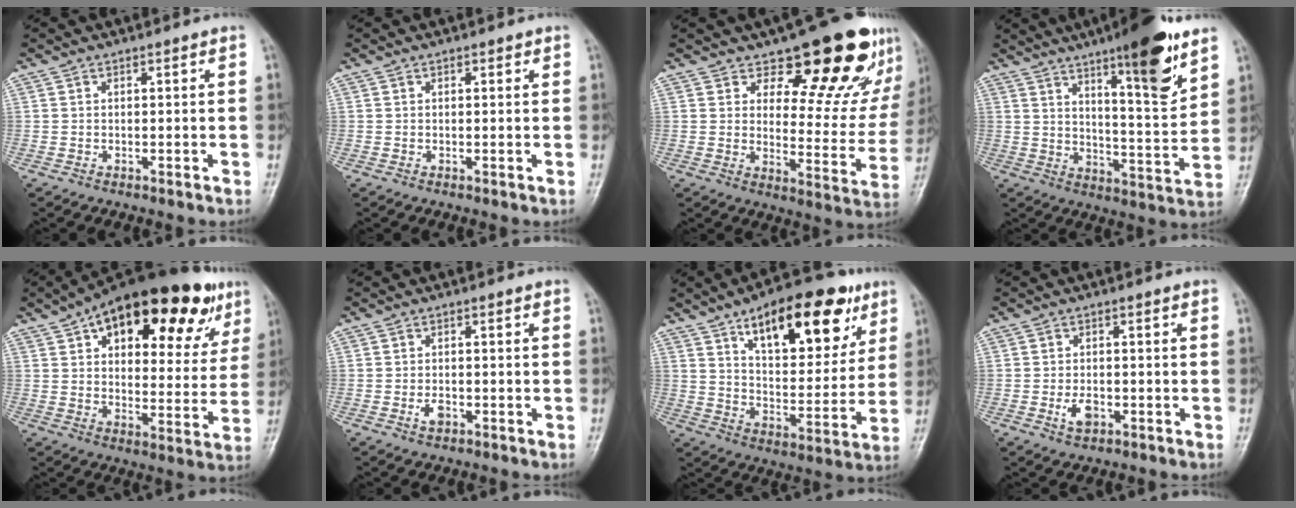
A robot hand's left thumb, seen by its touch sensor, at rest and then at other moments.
{"total": 0.9, "force": [0.5, 0.5, 0.5], "torque": [0.000, -0.001, 0.003]}
{"total": 21.4, "force": [14.3, 9.1, 12.9], "torque": [-0.115, -0.099, 0.190]}
{"total": 16.8, "force": [10.3, 3.4, 12.8], "torque": [-0.167, -0.066, 0.160]}
{"total": 26.2, "force": [14.5, 12.3, 18.1], "torque": [-0.223, -0.007, 0.209]}
{"total": 2.2, "force": [-0.8, 1.4, 1.5], "torque": [-0.024, 0.001, -0.016]}
{"total": 22.6, "force": [11.9, 10.0, 16.4], "torque": [-0.195, -0.036, 0.186]}
{"total": 3.4, "force": [-1.2, 2.1, 2.4], "torque": [-0.042, 0.001, -0.019]}